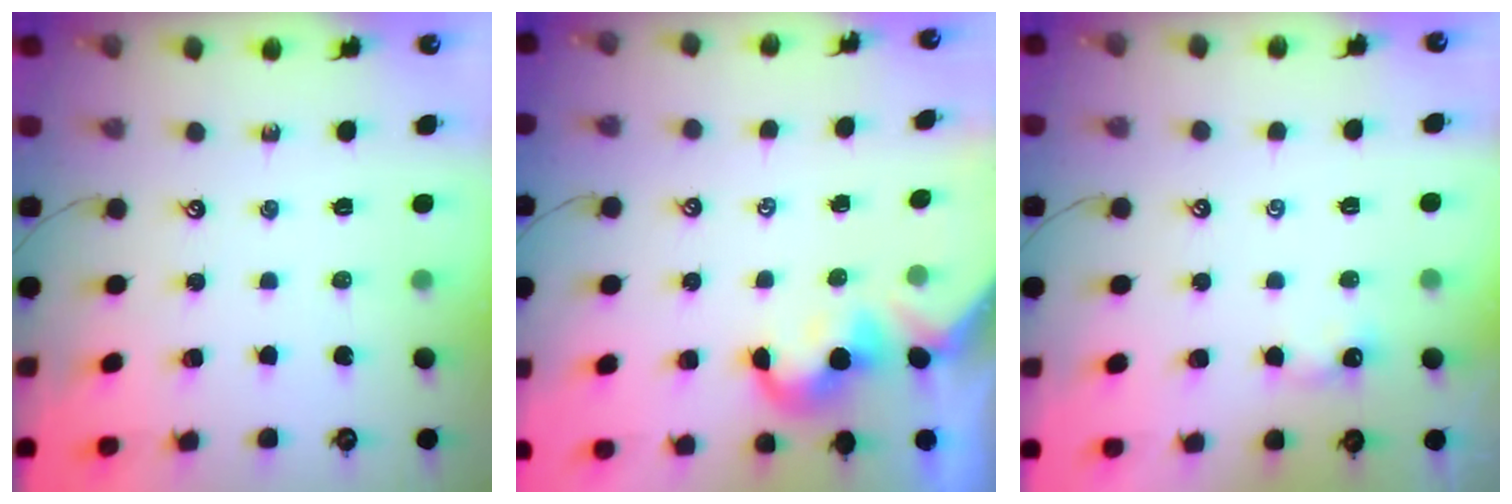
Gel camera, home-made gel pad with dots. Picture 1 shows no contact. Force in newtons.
{"total": 0.6, "press": 0.5, "slide": 0.3}
{"total": 0.8, "press": 0.6, "slide": 0.5}